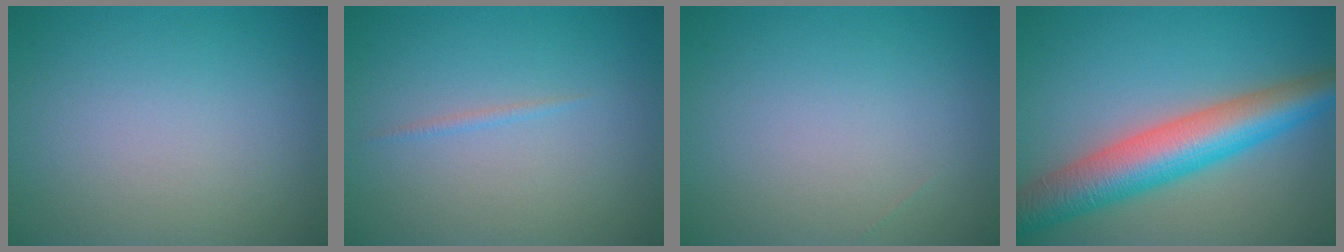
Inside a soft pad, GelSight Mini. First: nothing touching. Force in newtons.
{"total": 0.5, "press": 0.5, "slide": 0.1}
{"total": 0.0}
{"total": 8.4, "press": 8.4, "slide": 0.3}